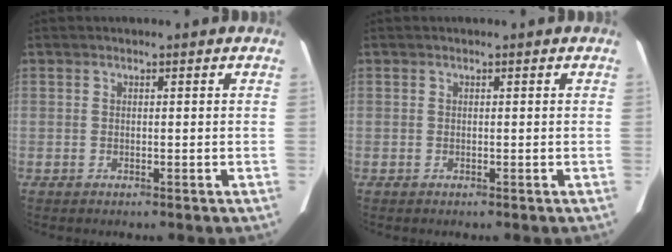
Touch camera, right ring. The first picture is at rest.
{"total": 0.0}